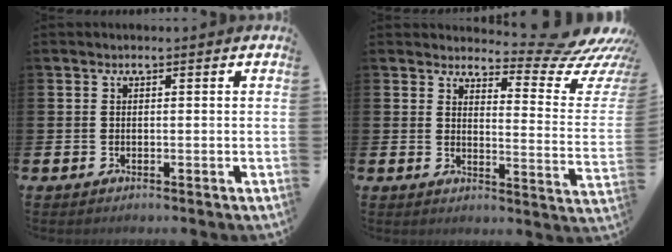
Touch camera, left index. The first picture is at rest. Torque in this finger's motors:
{"motor_torque": [1.06, -1.08, 0.26, 0.00]}